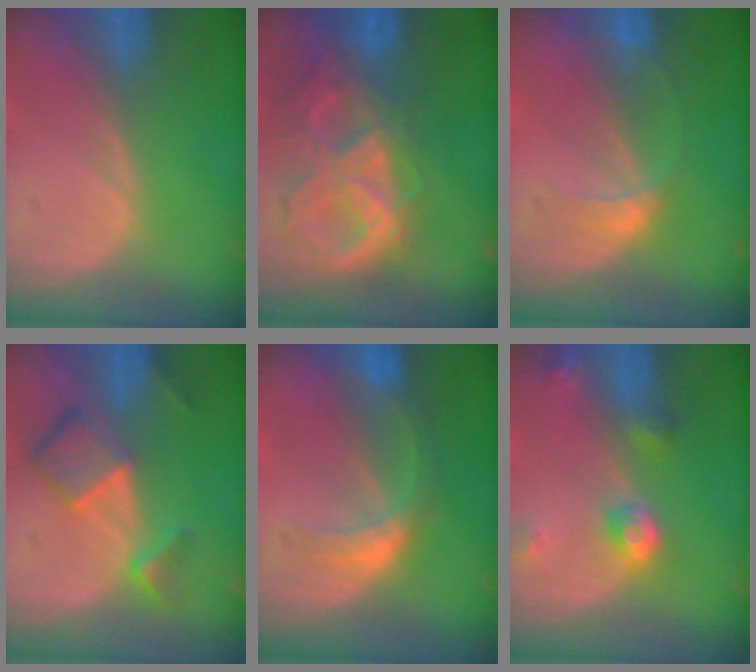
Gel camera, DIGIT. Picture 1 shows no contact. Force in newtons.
{"total": 10.5, "press": 8.8, "slide": 5.7}
{"total": 2.5, "press": 2.5, "slide": 0.1}
{"total": 7.2, "press": 6.2, "slide": 3.7}
{"total": 5.5, "press": 4.8, "slide": 2.8}
{"total": 4.7, "press": 4.3, "slide": 2.0}